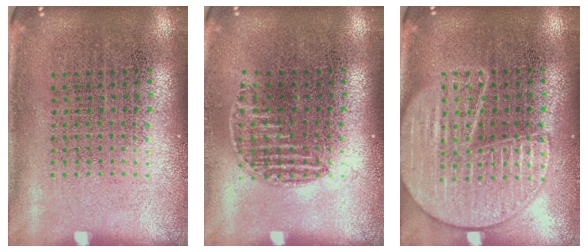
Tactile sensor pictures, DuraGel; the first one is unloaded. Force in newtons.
{"total": 1.0, "press": 0.8, "slide": 0.6}
{"total": 2.3, "press": 2.3, "slide": 0.3}